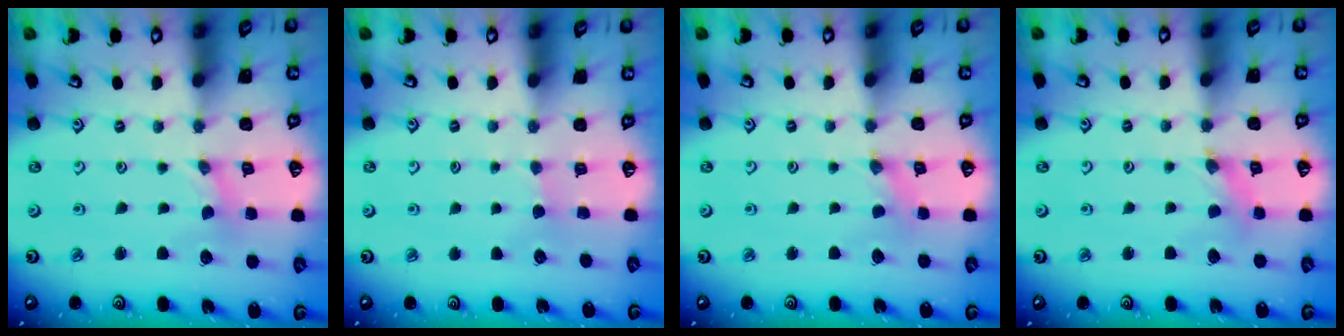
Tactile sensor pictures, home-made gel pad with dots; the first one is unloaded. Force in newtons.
{"total": 2.2, "press": 2.2, "slide": 0.2}
{"total": 0.0}
{"total": 1.6, "press": 1.6, "slide": 0.3}